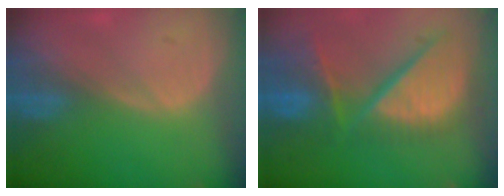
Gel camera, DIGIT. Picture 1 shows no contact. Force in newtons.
{"total": 13.1, "press": 10.9, "slide": 7.2}